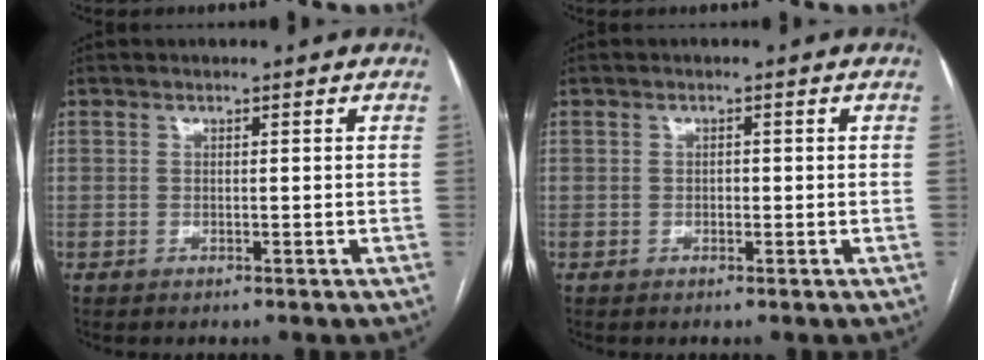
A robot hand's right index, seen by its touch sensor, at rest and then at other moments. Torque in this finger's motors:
{"motor_torque": [0.31, 0.06, 0.09, 0.02]}